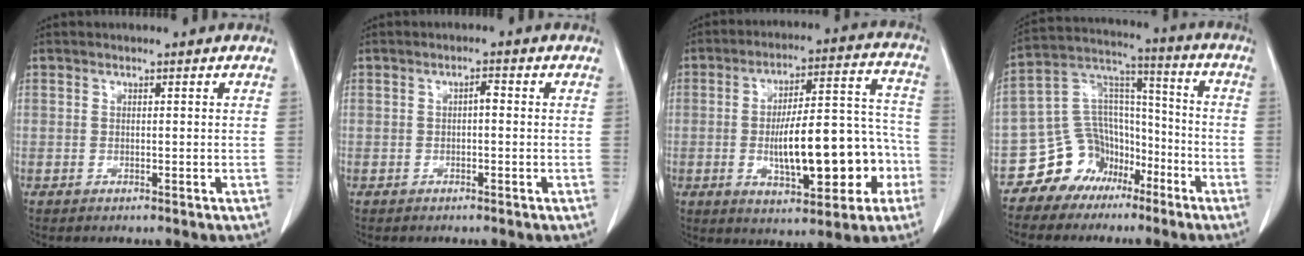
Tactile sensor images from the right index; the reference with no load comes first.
{"total": 1.3, "force": [-0.1, 0.4, 1.2], "torque": [-0.019, 0.004, -0.002]}
{"total": 16.7, "force": [-4.0, 5.6, 15.2], "torque": [-0.228, 0.037, -0.049]}
{"total": 11.3, "force": [-7.1, 8.5, 2.3], "torque": [-0.049, 0.070, -0.121]}